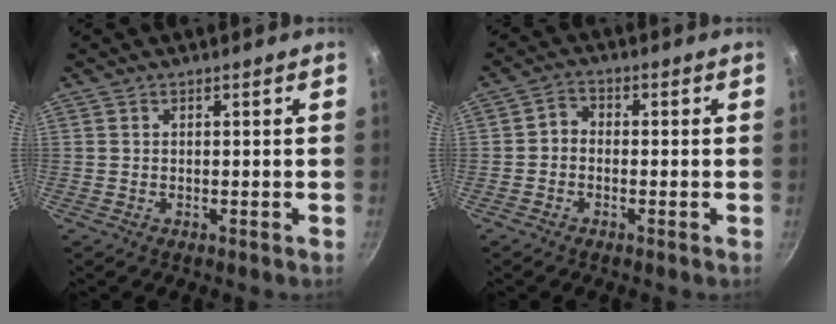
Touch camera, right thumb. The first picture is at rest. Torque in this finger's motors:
{"motor_torque": [-0.10, 0.09, 0.33, -0.31, 0.02]}